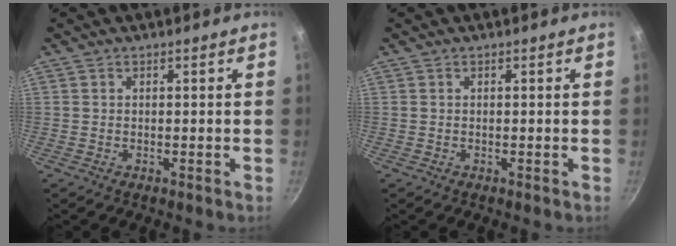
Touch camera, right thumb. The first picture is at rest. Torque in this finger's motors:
{"motor_torque": [0.00, 0.00, 0.04, -0.04, 0.00]}